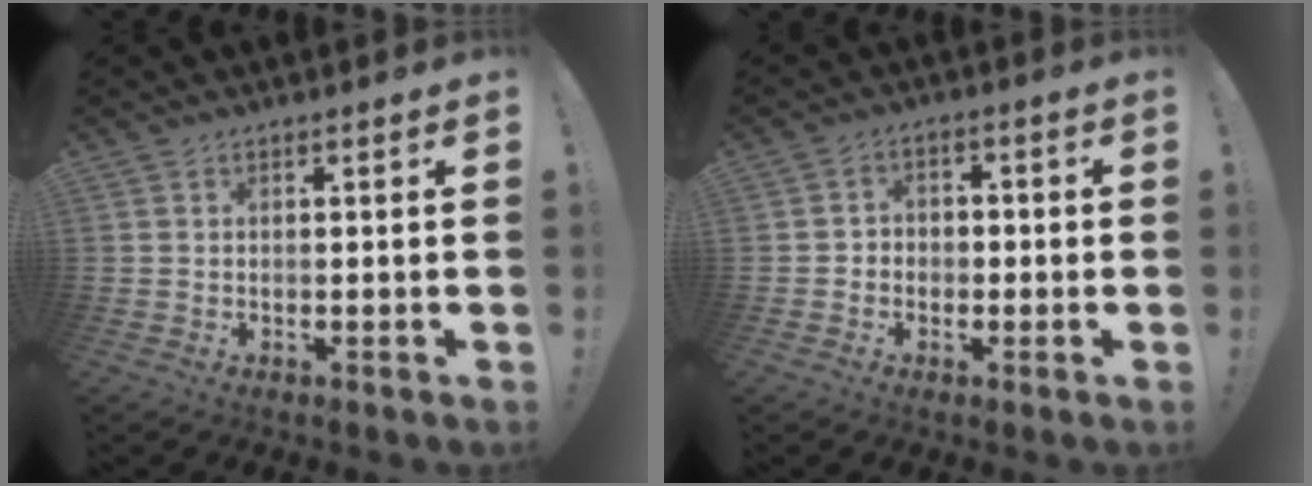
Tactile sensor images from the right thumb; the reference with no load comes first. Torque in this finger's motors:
{"motor_torque": [-0.25, 0.07, -0.14, 0.24, -0.08]}